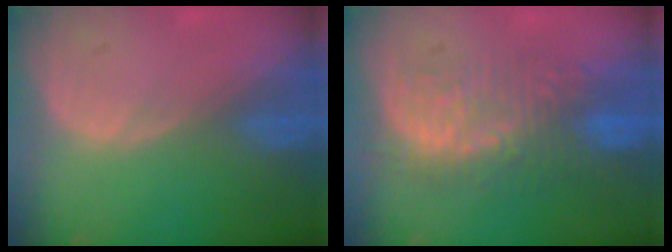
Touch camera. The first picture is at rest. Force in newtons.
{"total": 9.2, "press": 8.9, "slide": 2.1}